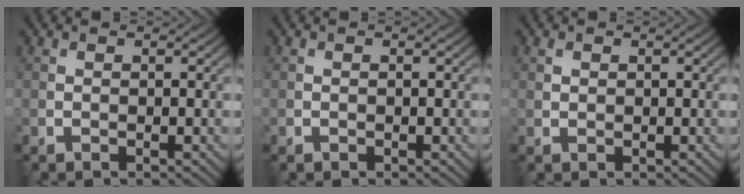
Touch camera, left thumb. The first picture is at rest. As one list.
[{"total": 0.0}, {"total": 1.0, "force": [0.5, 0.7, 0.4], "torque": [-0.010, -0.001, 0.010]}]